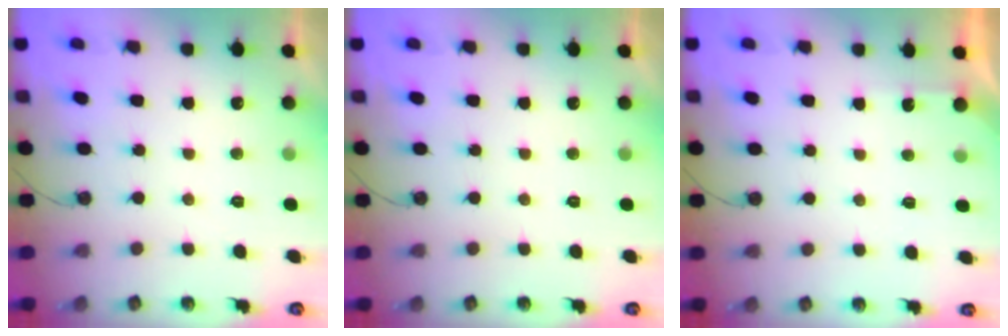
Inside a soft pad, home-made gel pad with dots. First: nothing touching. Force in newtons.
{"total": 0.0}
{"total": 1.7, "press": 1.7, "slide": 0.3}